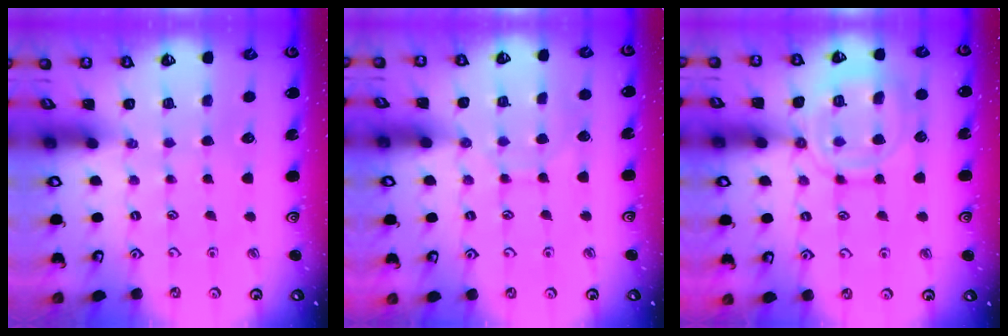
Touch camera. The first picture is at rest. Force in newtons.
{"total": 5.1, "press": 5.1, "slide": 0.4}
{"total": 11.9, "press": 11.9, "slide": 0.7}